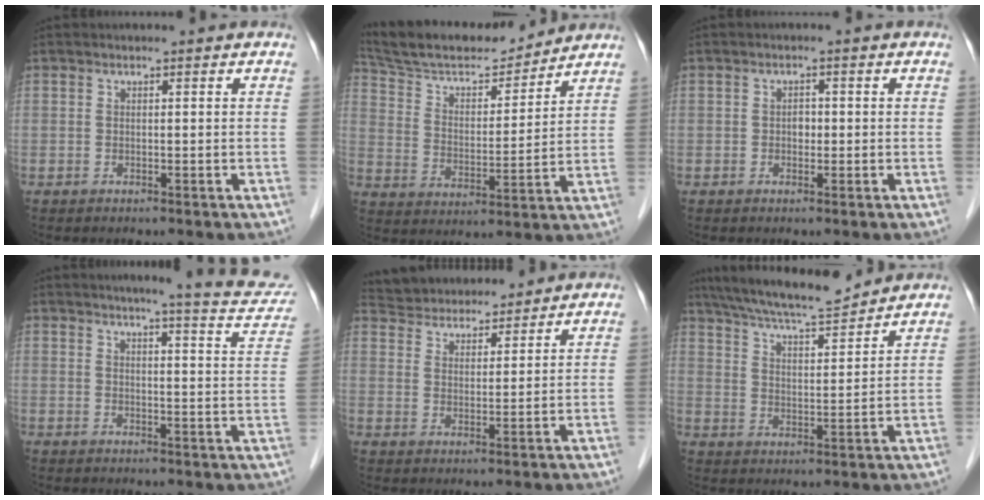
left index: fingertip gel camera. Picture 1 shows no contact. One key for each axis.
{"total": 15.8, "fx": 14.8, "fy": 2.7, "fz": 5.0, "tx": -0.091, "ty": 0.006, "tz": 0.252}
{"total": 1.4, "fx": -0.4, "fy": 1.0, "fz": 0.9, "tx": -0.011, "ty": 0.000, "tz": -0.007}
{"total": 10.2, "fx": 8.7, "fy": 0.9, "fz": 5.2, "tx": -0.054, "ty": -0.010, "tz": 0.078}
{"total": 11.1, "fx": 10.5, "fy": 2.9, "fz": 2.3, "tx": -0.039, "ty": 0.027, "tz": 0.172}
{"total": 13.0, "fx": 11.7, "fy": 1.0, "fz": 5.5, "tx": -0.100, "ty": 0.004, "tz": 0.190}